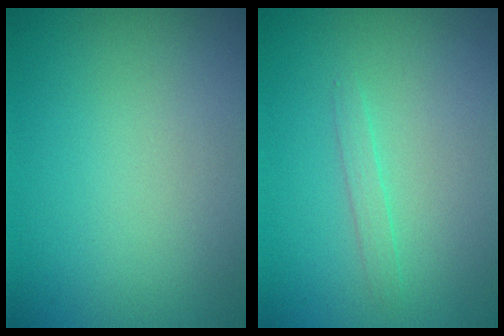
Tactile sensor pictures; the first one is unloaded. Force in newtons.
{"total": 1.0, "press": 1.0, "slide": 0.1}